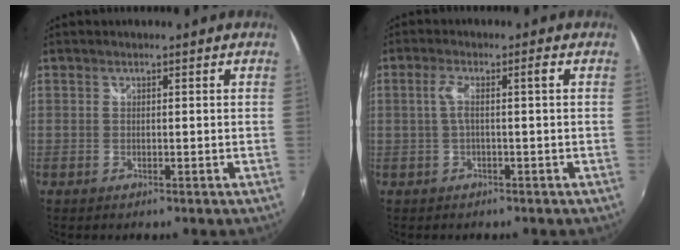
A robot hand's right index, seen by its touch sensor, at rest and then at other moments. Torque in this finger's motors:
{"motor_torque": [0.57, 0.00, 0.22, 0.06]}